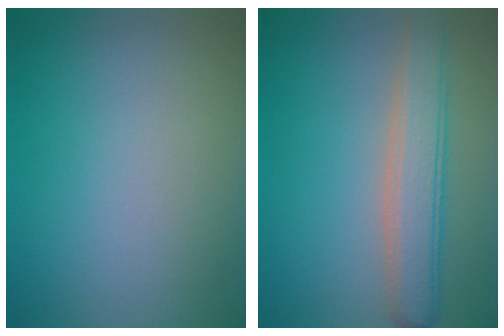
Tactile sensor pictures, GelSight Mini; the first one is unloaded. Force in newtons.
{"total": 4.6, "press": 4.5, "slide": 0.2}